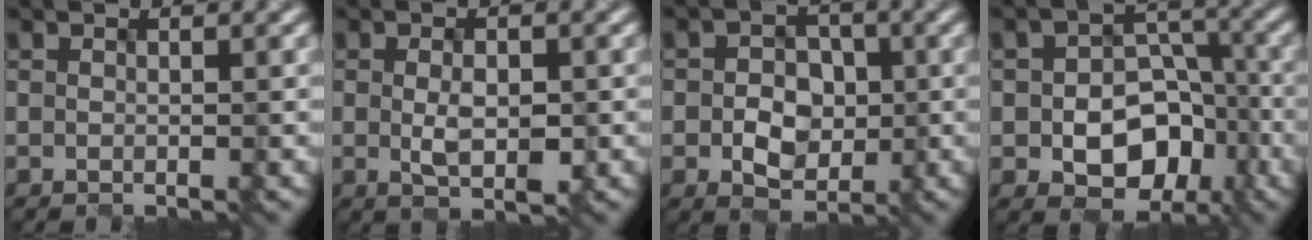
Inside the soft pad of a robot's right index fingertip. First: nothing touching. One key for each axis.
{"total": 2.8, "fx": -0.7, "fy": 1.2, "fz": 2.4, "tx": -0.054, "ty": -0.004, "tz": -0.001}
{"total": 4.6, "fx": -0.9, "fy": 3.5, "fz": 2.8, "tx": -0.052, "ty": -0.003, "tz": -0.011}
{"total": 8.2, "fx": -2.6, "fy": 5.8, "fz": 5.2, "tx": -0.077, "ty": -0.011, "tz": -0.027}